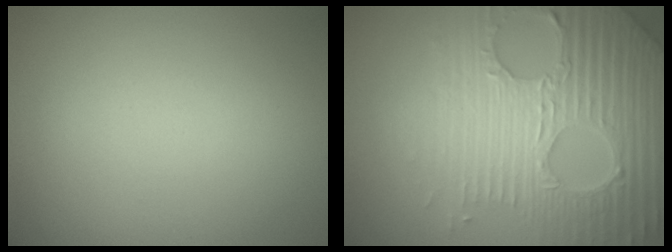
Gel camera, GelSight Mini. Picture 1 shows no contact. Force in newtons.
{"total": 7.3, "press": 7.1, "slide": 1.7}